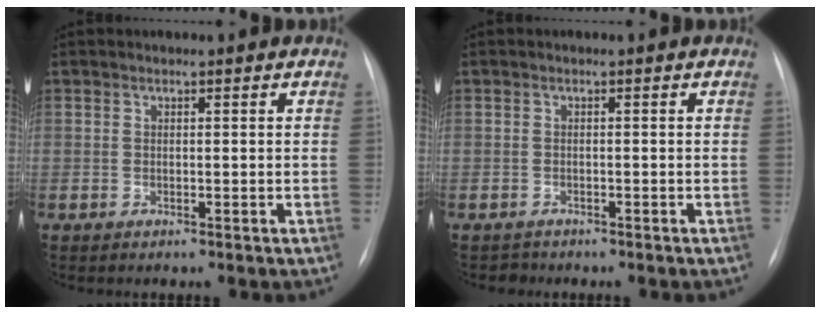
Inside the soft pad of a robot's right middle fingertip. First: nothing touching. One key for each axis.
{"total": 1.1, "fx": -0.9, "fy": 0.5, "fz": -0.4, "tx": 0.003, "ty": -0.001, "tz": -0.016}